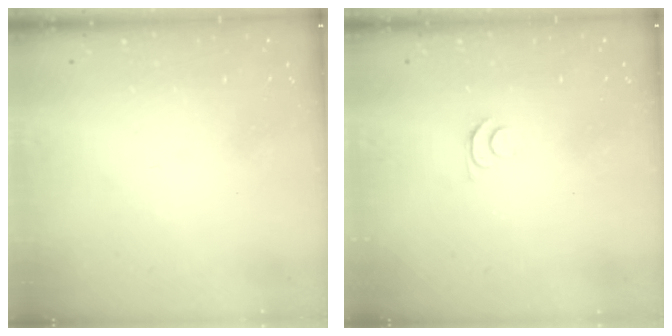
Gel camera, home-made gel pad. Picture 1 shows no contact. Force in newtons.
{"total": 4.4, "press": 4.3, "slide": 0.6}